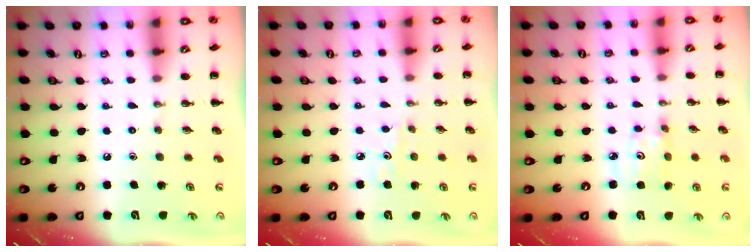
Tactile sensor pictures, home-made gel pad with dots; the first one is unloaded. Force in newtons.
{"total": 4.0, "press": 3.7, "slide": 1.4}
{"total": 2.8, "press": 2.8, "slide": 0.4}